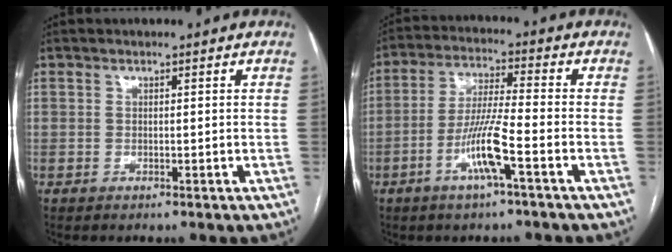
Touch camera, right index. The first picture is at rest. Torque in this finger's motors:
{"motor_torque": [1.03, -0.62, 0.57, 0.19]}